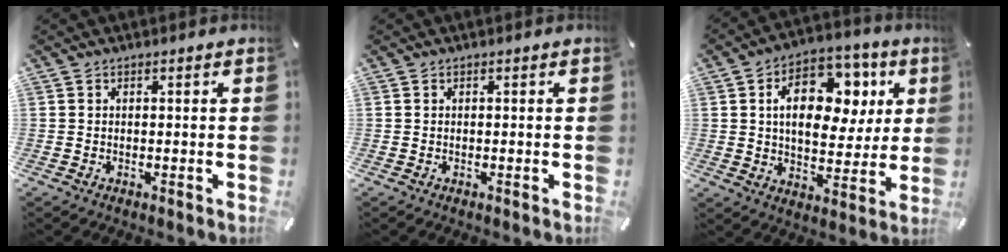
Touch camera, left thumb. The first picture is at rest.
{"total": 0.0}
{"total": 16.8, "force": [5.4, 10.9, 11.6], "torque": [-0.171, -0.009, 0.094]}